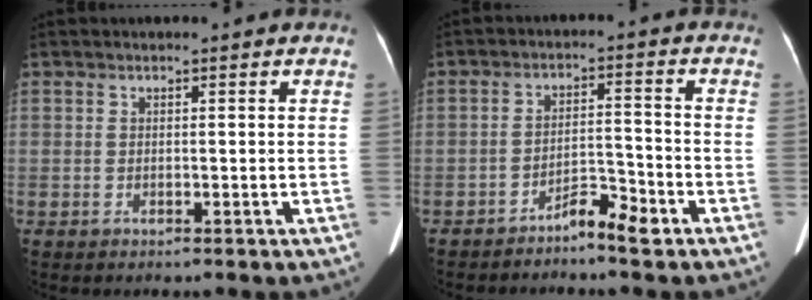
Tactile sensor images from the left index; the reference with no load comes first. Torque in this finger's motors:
{"motor_torque": [-0.08, 0.15, 0.02, 0.01]}